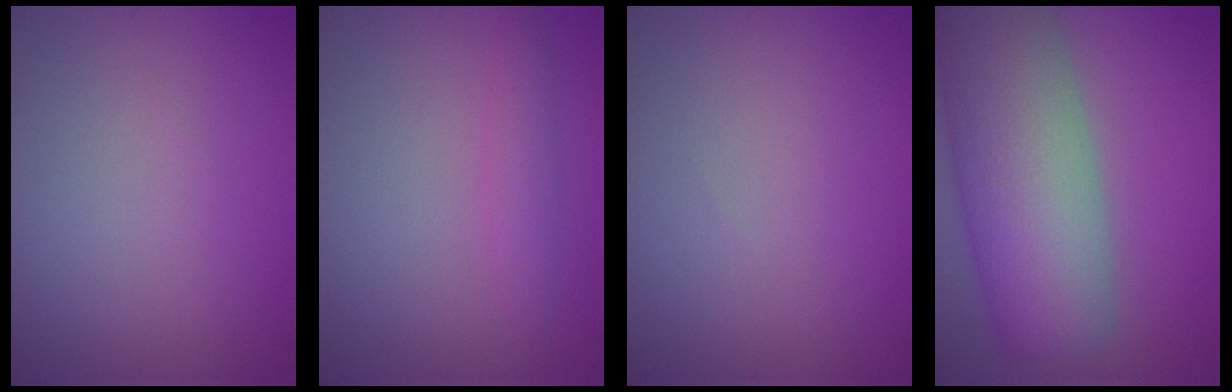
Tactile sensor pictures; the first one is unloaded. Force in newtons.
{"total": 1.8, "press": 1.8, "slide": 0.1}
{"total": 0.0}
{"total": 12.1, "press": 12.1, "slide": 0.7}